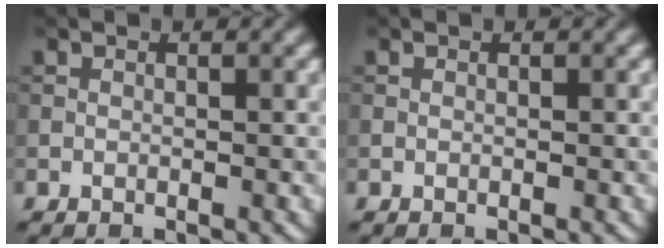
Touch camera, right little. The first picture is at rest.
{"total": 0.0}